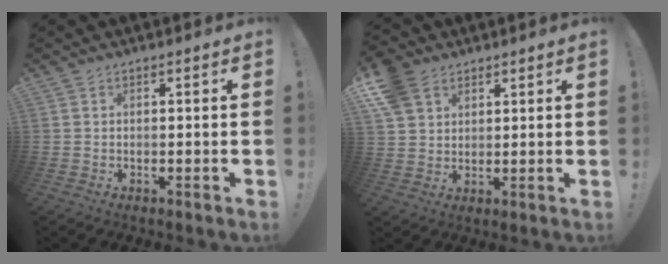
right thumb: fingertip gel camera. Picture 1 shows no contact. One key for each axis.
{"total": 9.0, "fx": 5.3, "fy": 6.4, "fz": 3.6, "tx": -0.073, "ty": -0.021, "tz": 0.107}